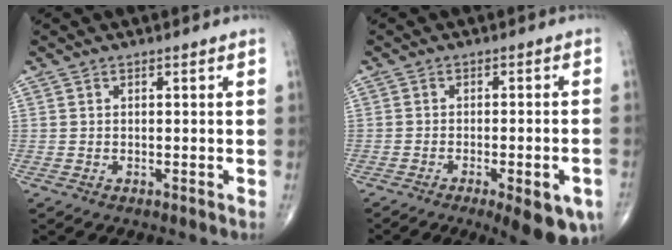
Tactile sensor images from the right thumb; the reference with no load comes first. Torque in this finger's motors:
{"motor_torque": [0.13, 0.39, 0.18, -0.36, 0.07]}